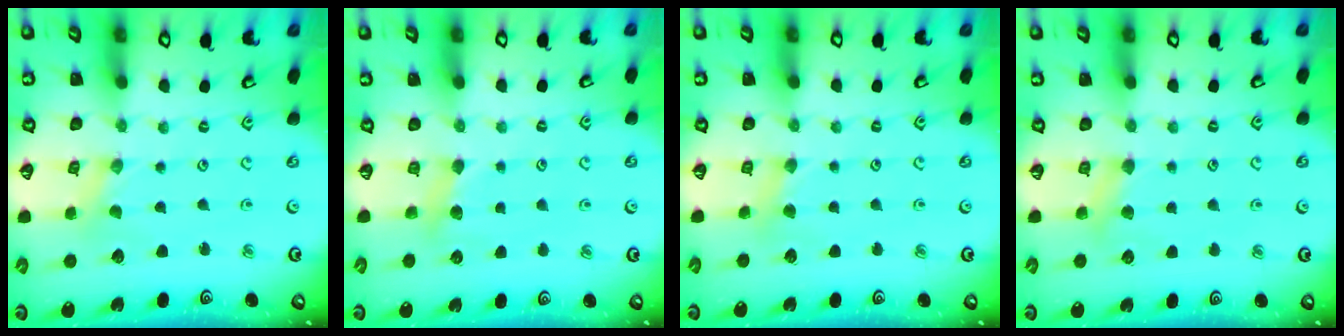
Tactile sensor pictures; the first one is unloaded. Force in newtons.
{"total": 3.5, "press": 3.5, "slide": 0.4}
{"total": 2.5, "press": 2.5, "slide": 0.5}
{"total": 4.8, "press": 4.7, "slide": 0.7}